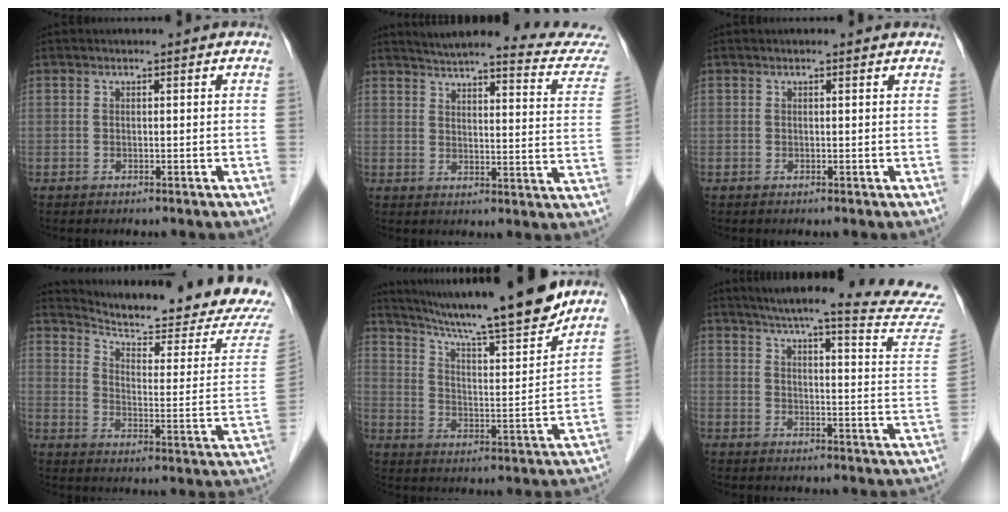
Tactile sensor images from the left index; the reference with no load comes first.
{"total": 19.6, "force": [18.8, 0.7, 5.6], "torque": [-0.074, -0.073, 0.216]}
{"total": 0.9, "force": [0.8, 0.2, 0.2], "torque": [-0.014, 0.009, 0.008]}
{"total": 20.4, "force": [19.4, -0.2, 6.4], "torque": [-0.108, -0.089, 0.254]}
{"total": 19.3, "force": [16.7, -0.1, 9.6], "torque": [-0.156, -0.011, 0.258]}
{"total": 24.0, "force": [22.4, -0.4, 8.8], "torque": [-0.121, -0.094, 0.262]}